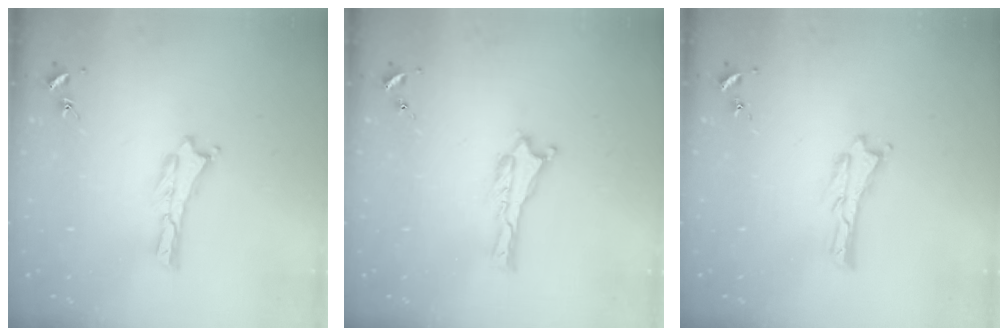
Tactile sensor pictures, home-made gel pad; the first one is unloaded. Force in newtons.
{"total": 0.0}
{"total": 0.0}